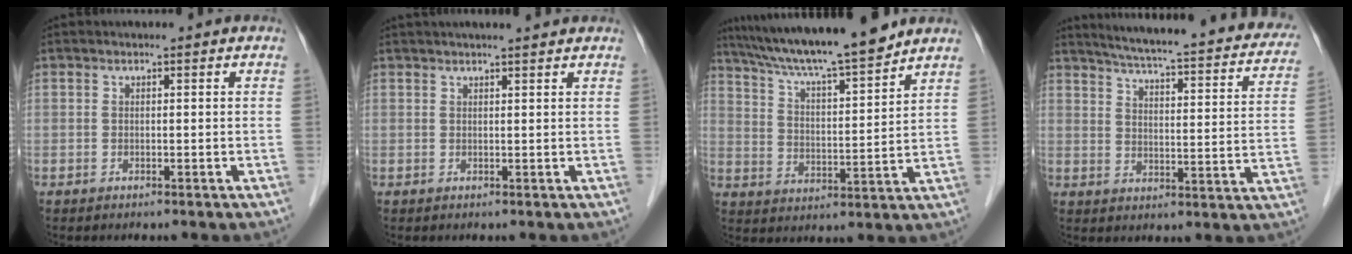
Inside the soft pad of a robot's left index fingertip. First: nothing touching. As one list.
[{"total": 5.4, "force": [4.8, 0.1, 2.5], "torque": [-0.034, 0.025, 0.062]}, {"total": 15.7, "force": [13.8, 0.0, 7.5], "torque": [-0.128, 0.008, 0.223]}, {"total": 26.4, "force": [23.0, 3.8, 12.4], "torque": [-0.180, -0.033, 0.277]}]